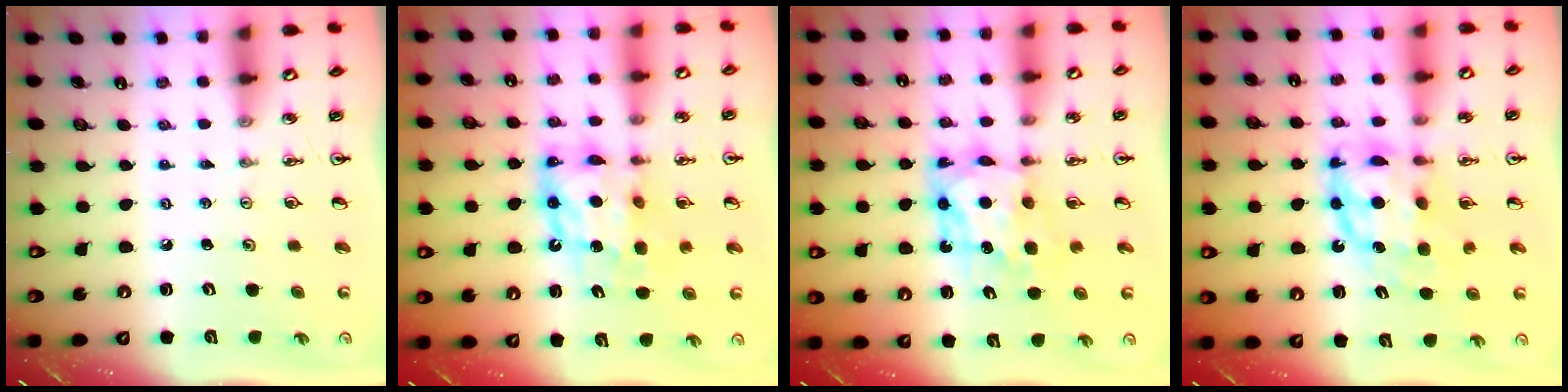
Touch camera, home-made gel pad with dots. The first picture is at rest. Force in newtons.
{"total": 9.8, "press": 9.8, "slide": 0.9}
{"total": 7.6, "press": 7.6, "slide": 0.7}
{"total": 11.2, "press": 11.2, "slide": 0.8}